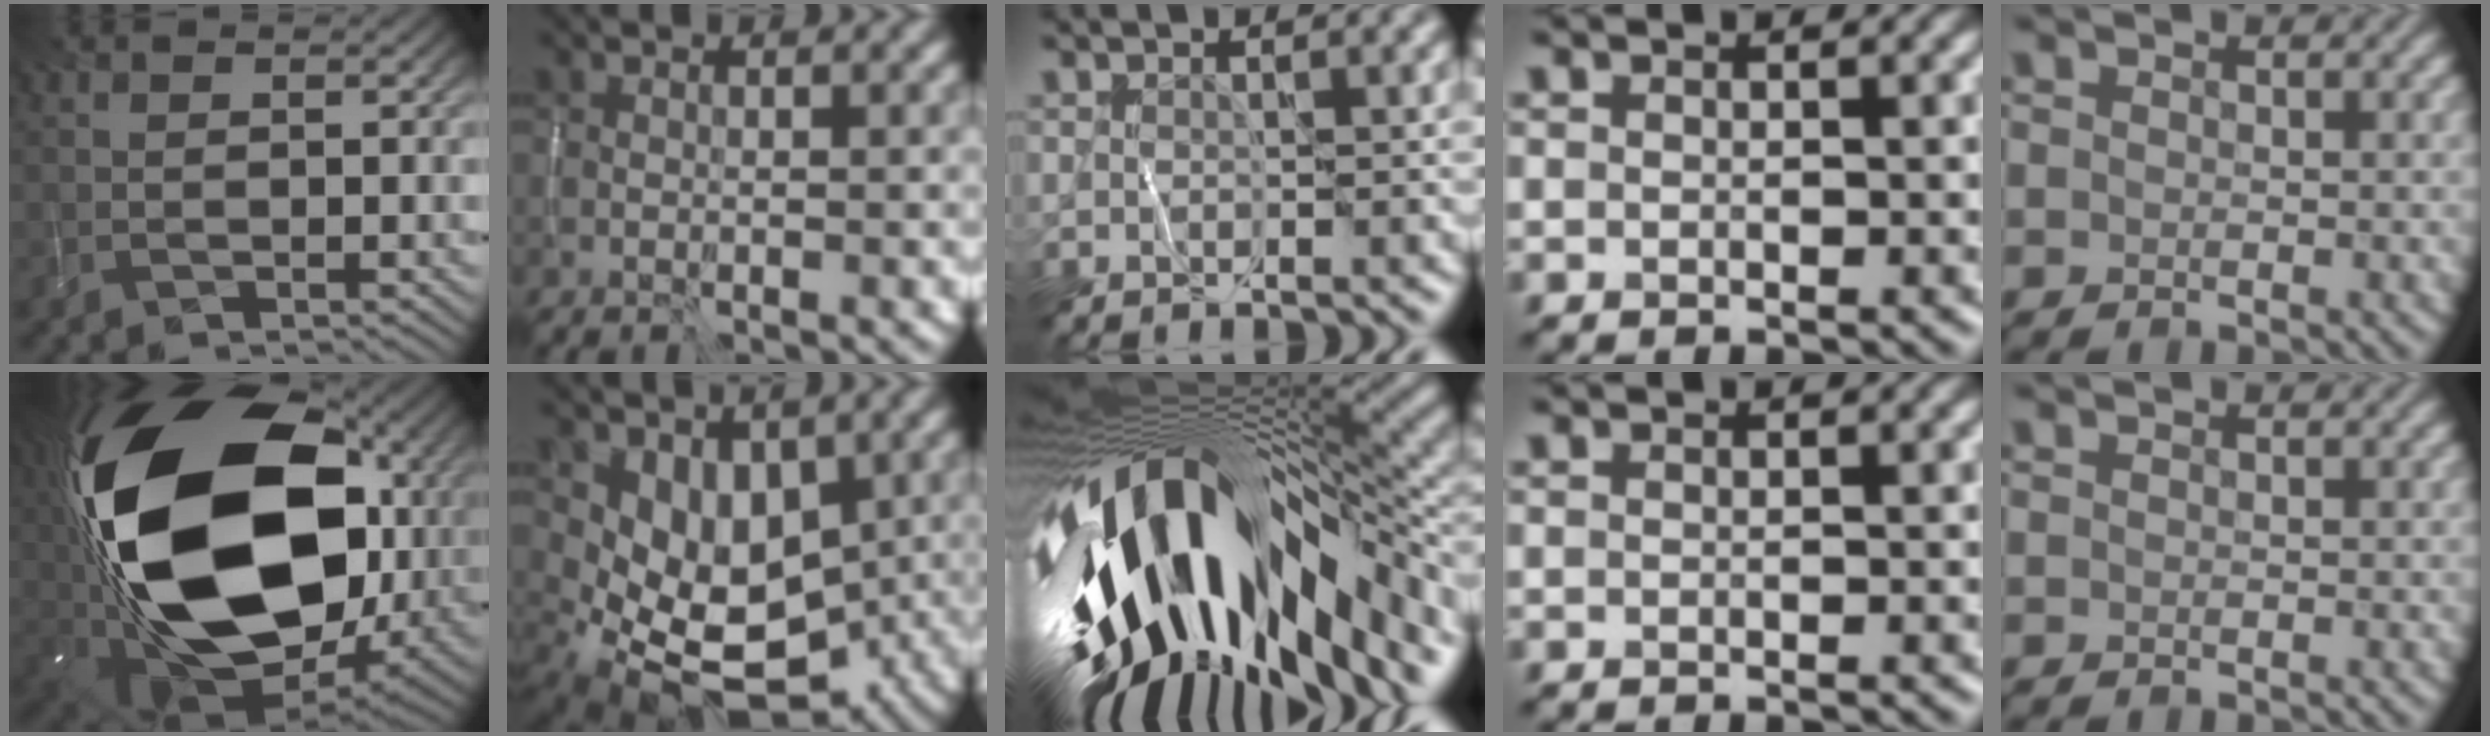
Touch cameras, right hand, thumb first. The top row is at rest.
{"thumb": {"total": 25.0, "force": [2.7, 15.7, 19.2], "torque": [-0.430, -0.043, 0.046]}, "index": {"total": 7.2, "force": [0.0, 5.4, 4.8], "torque": [-0.082, -0.029, 0.011]}, "middle": {"total": 18.3, "force": [-4.8, 8.4, 15.5], "torque": [-0.288, -0.036, -0.070]}}